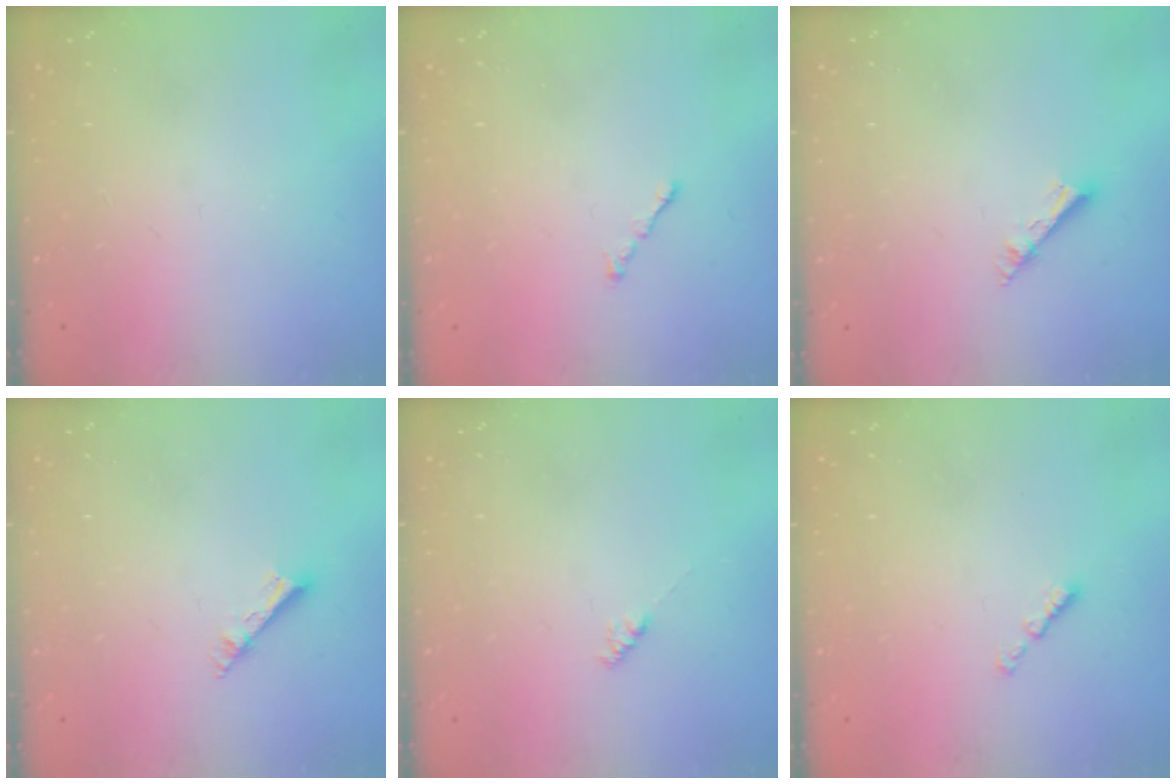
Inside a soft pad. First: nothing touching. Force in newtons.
{"total": 0.7, "press": 0.5, "slide": 0.5}
{"total": 3.0, "press": 3.0, "slide": 0.4}
{"total": 3.0, "press": 3.0, "slide": 0.4}
{"total": 2.0, "press": 1.9, "slide": 0.5}
{"total": 0.8, "press": 0.7, "slide": 0.4}